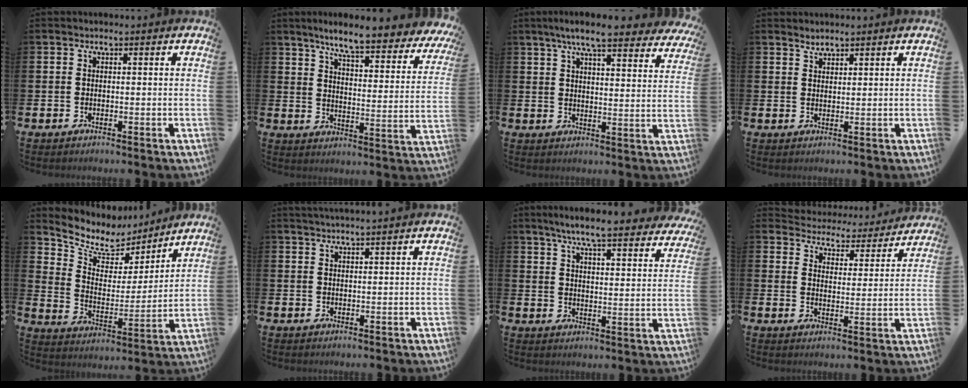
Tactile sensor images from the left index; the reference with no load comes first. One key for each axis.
{"total": 7.9, "fx": 7.0, "fy": 0.5, "fz": 3.5, "tx": -0.079, "ty": -0.055, "tz": 0.115}
{"total": 7.7, "fx": 6.8, "fy": 1.0, "fz": 3.4, "tx": -0.073, "ty": -0.032, "tz": 0.117}
{"total": 1.6, "fx": 1.5, "fy": 0.4, "fz": 0.0, "tx": 0.003, "ty": 0.000, "tz": 0.028}
{"total": 8.3, "fx": 7.5, "fy": 3.4, "fz": 1.1, "tx": -0.071, "ty": -0.056, "tz": 0.133}
{"total": 1.6, "fx": 1.6, "fy": -0.4, "fz": 0.2, "tx": -0.003, "ty": -0.004, "tz": 0.030}
{"total": 6.9, "fx": 6.4, "fy": 0.2, "fz": 2.6, "tx": -0.059, "ty": -0.044, "tz": 0.107}
{"total": 4.6, "fx": 4.4, "fy": 1.1, "fz": -0.1, "tx": -0.015, "ty": -0.043, "tz": 0.072}